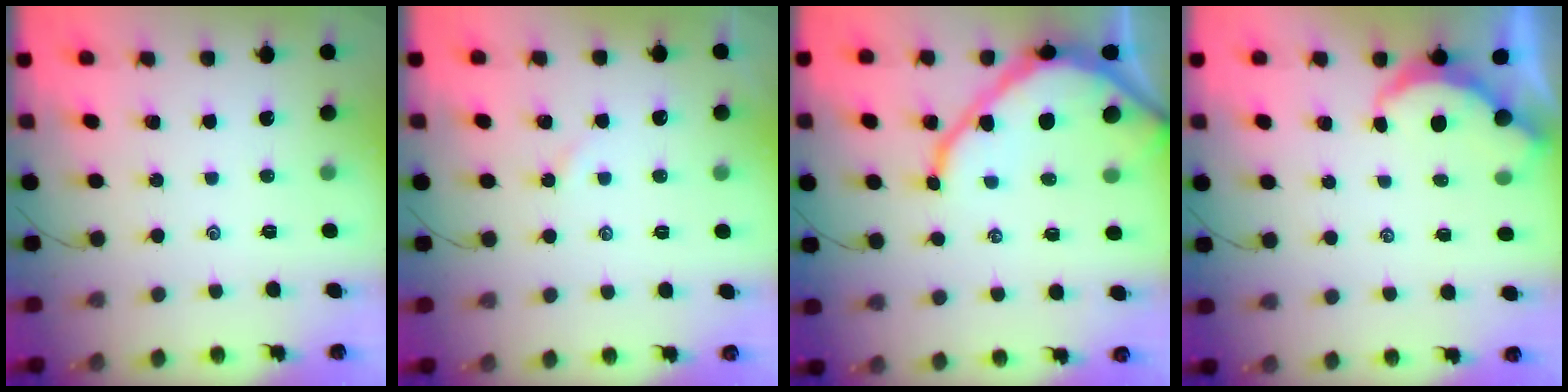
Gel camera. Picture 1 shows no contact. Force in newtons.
{"total": 2.2, "press": 2.2, "slide": 0.3}
{"total": 12.4, "press": 12.4, "slide": 1.1}
{"total": 3.2, "press": 3.2, "slide": 0.4}